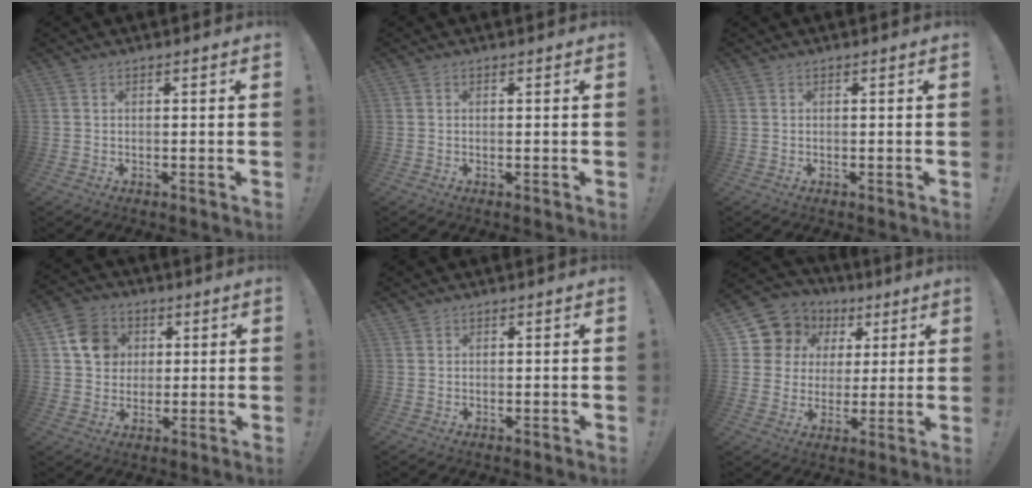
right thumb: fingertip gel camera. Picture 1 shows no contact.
{"total": 0.0}
{"total": 0.0}
{"total": 10.7, "force": [3.4, 9.5, 3.6], "torque": [-0.040, -0.012, 0.070]}
{"total": 1.1, "force": [0.9, 0.7, 0.0], "torque": [0.005, -0.005, 0.016]}
{"total": 11.1, "force": [5.1, 9.4, 3.0], "torque": [-0.056, -0.030, 0.109]}